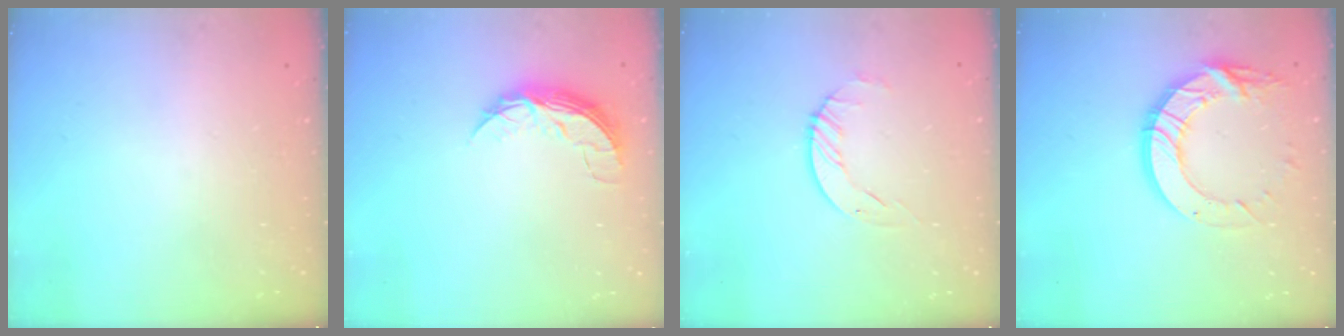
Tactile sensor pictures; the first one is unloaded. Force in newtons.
{"total": 7.0, "press": 7.0, "slide": 0.4}
{"total": 2.5, "press": 2.5, "slide": 0.3}
{"total": 14.2, "press": 14.2, "slide": 1.6}